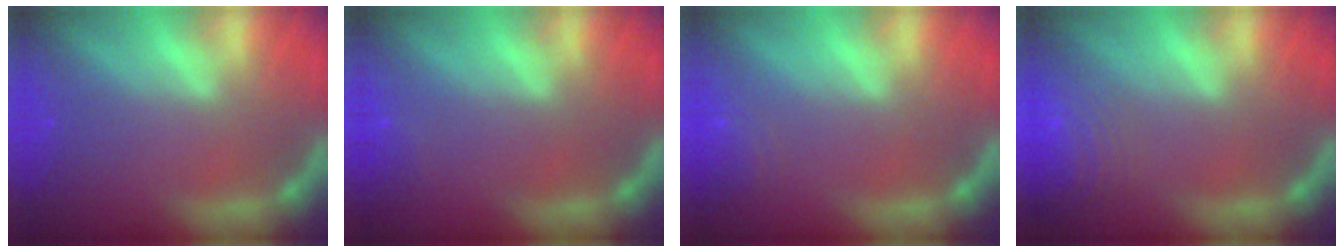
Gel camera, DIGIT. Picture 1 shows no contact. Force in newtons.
{"total": 0.9}
{"total": 2.5}
{"total": 9.5}